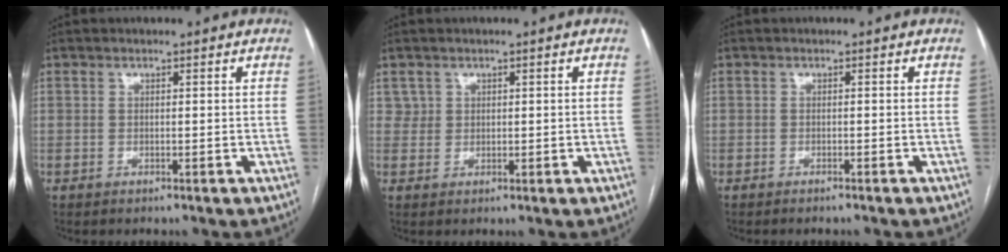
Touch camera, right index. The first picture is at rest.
{"total": 1.6, "force": [0.7, 1.5, 0.0], "torque": [0.009, 0.004, 0.010]}
{"total": 1.2, "force": [-1.1, -0.2, 0.5], "torque": [-0.011, -0.001, -0.015]}